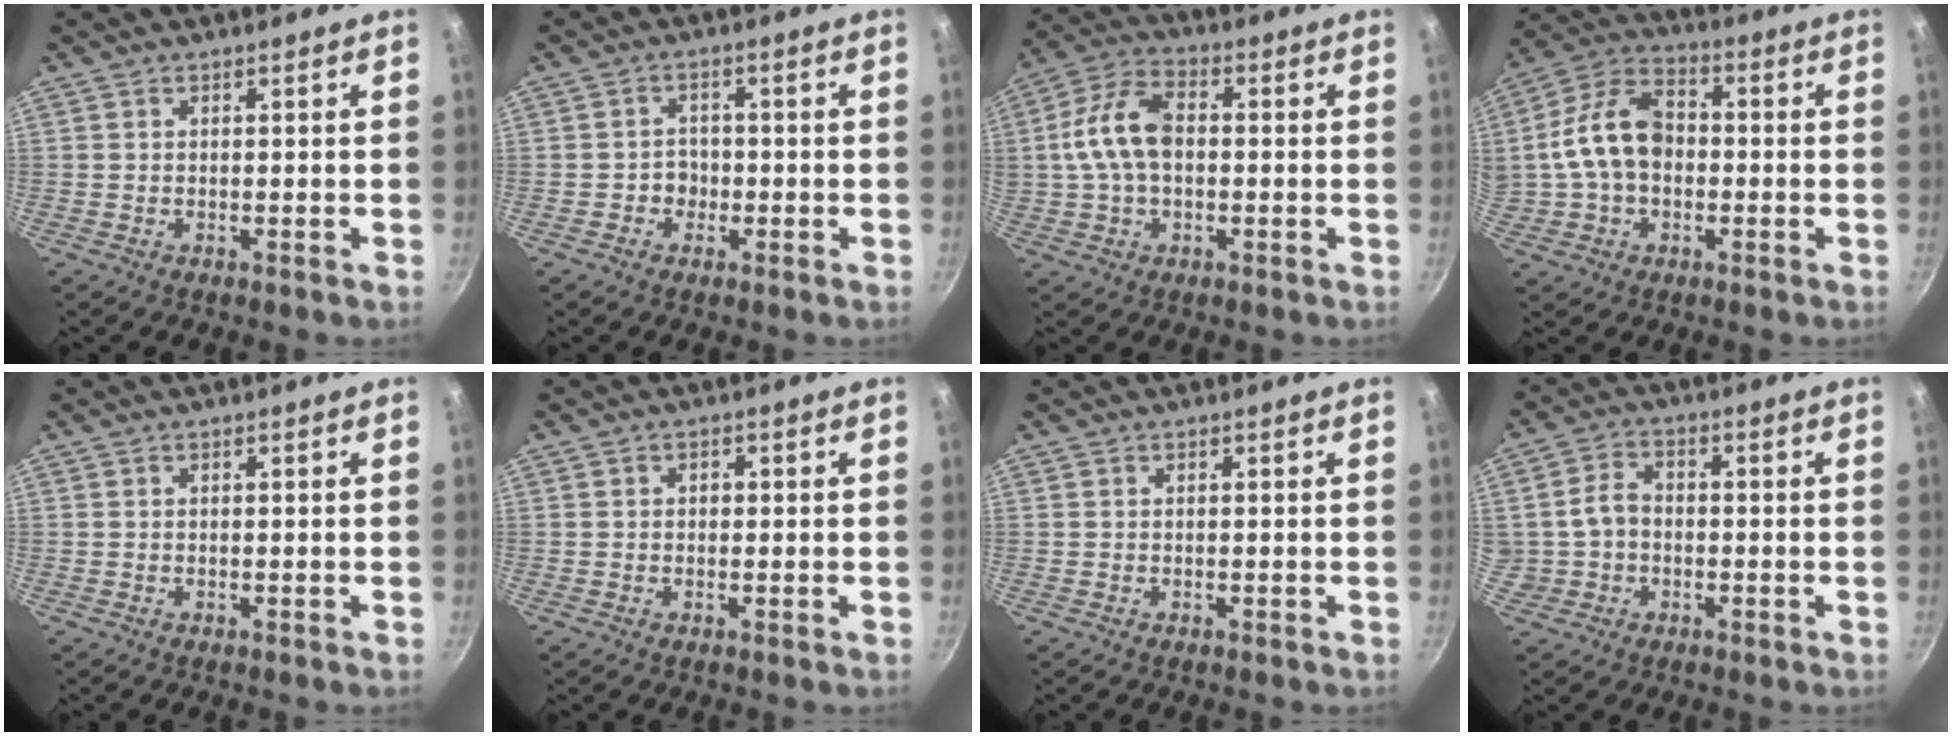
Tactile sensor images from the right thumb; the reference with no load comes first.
{"total": 2.8, "force": [-0.9, 2.5, 0.9], "torque": [0.010, 0.009, -0.016]}
{"total": 12.0, "force": [0.5, 7.4, 9.5], "torque": [-0.177, 0.030, -0.001]}
{"total": 13.9, "force": [-0.1, 9.7, 9.9], "torque": [-0.168, 0.033, -0.014]}
{"total": 0.0}
{"total": 1.4, "force": [0.1, 1.1, 0.8], "torque": [-0.009, 0.006, 0.001]}
{"total": 0.0}
{"total": 5.8, "force": [-0.6, 4.8, 3.2], "torque": [-0.037, 0.021, -0.011]}